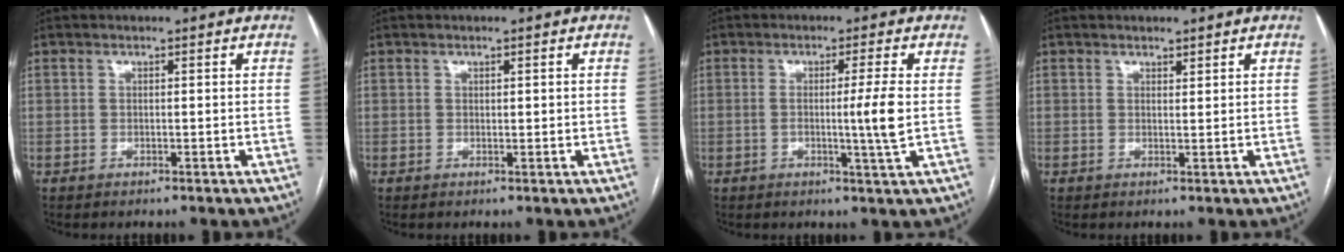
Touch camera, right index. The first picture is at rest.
{"total": 0.7, "force": [0.3, 0.3, 0.6], "torque": [-0.008, -0.001, 0.005]}
{"total": 3.2, "force": [-0.1, -1.0, 3.1], "torque": [-0.050, -0.007, -0.002]}
{"total": 1.0, "force": [0.9, 0.3, 0.4], "torque": [-0.009, 0.000, 0.016]}